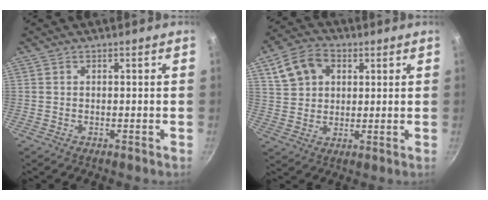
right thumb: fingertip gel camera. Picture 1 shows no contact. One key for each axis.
{"total": 10.0, "fx": 3.9, "fy": 7.5, "fz": 5.4, "tx": -0.085, "ty": 0.010, "tz": 0.067}